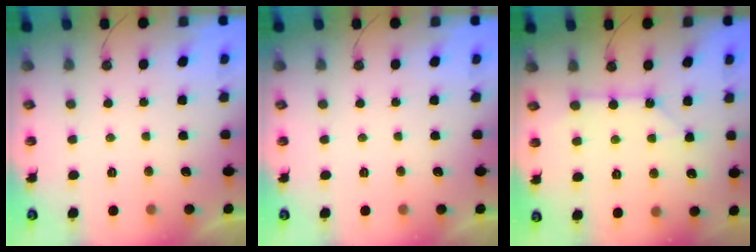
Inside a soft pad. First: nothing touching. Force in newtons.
{"total": 0.0}
{"total": 3.2, "press": 3.2, "slide": 0.2}